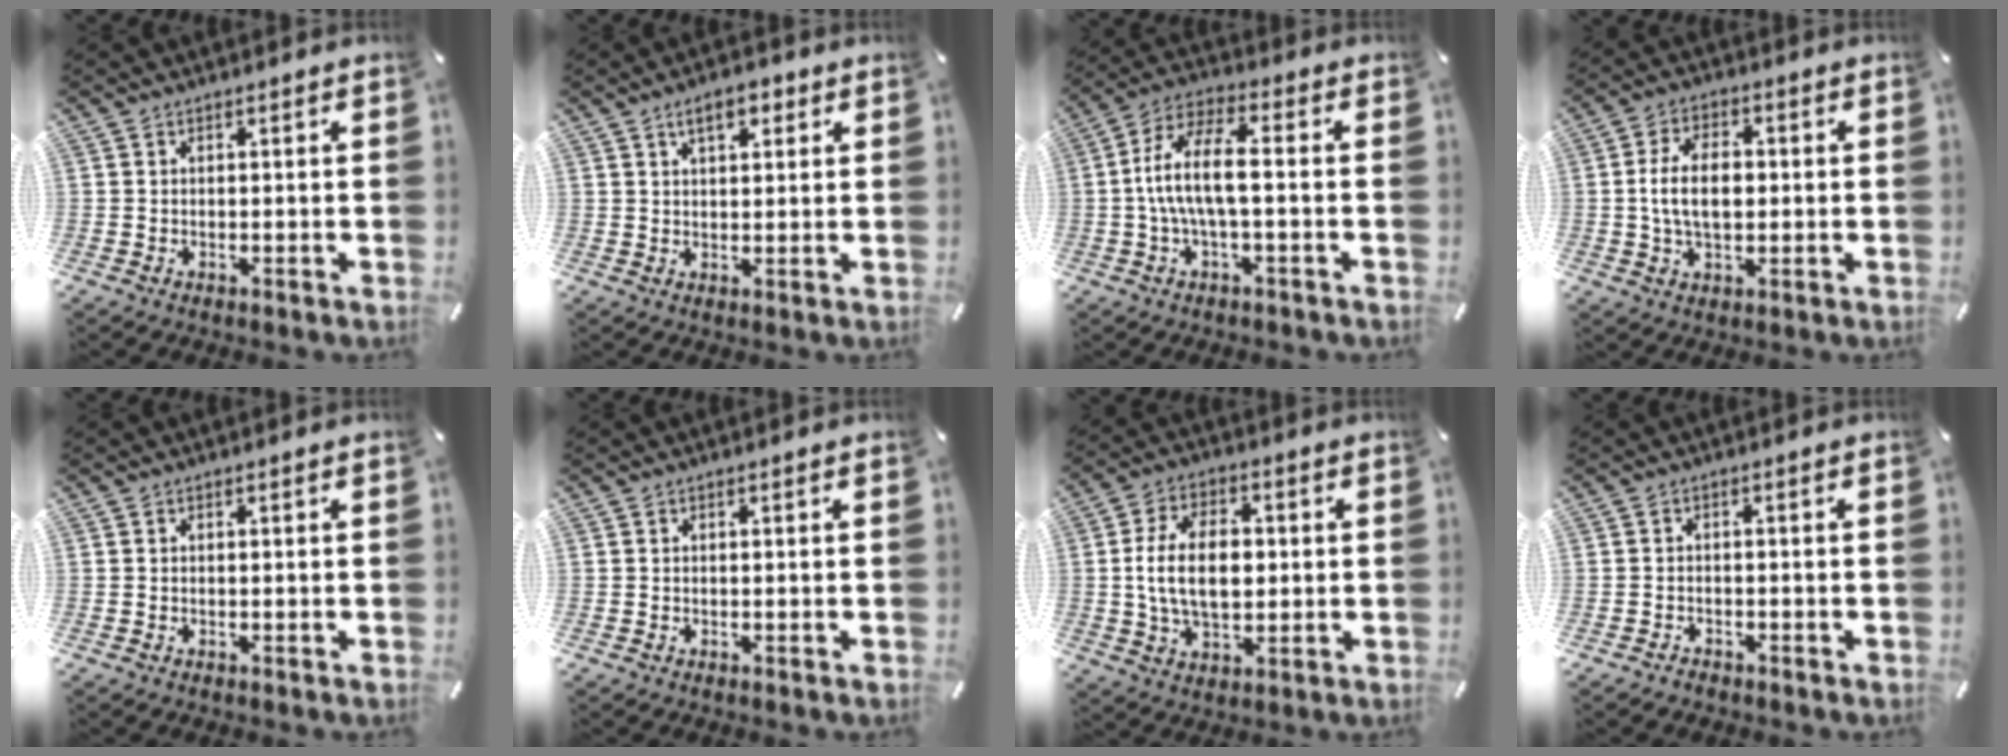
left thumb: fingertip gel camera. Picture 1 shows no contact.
{"total": 5.4, "force": [2.8, 2.7, 3.8], "torque": [-0.057, -0.003, 0.043]}
{"total": 11.6, "force": [-0.9, 4.0, 10.8], "torque": [-0.217, 0.002, -0.020]}
{"total": 9.7, "force": [0.1, 5.9, 7.7], "torque": [-0.151, 0.004, -0.005]}
{"total": 0.0}
{"total": 0.0}
{"total": 13.2, "force": [0.4, 8.3, 10.3], "torque": [-0.203, 0.008, 0.007]}
{"total": 1.2, "force": [-1.1, 0.5, 0.0], "torque": [0.000, 0.008, -0.026]}